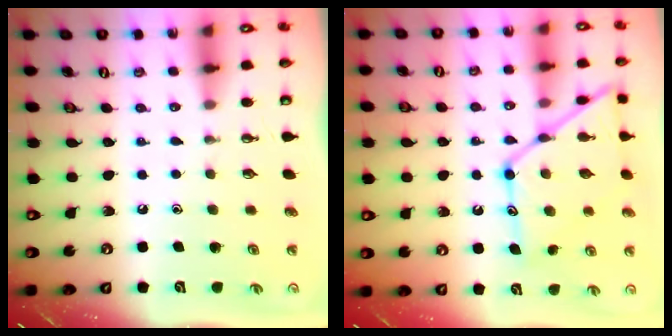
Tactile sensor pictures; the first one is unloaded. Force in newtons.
{"total": 17.2, "press": 17.1, "slide": 1.5}